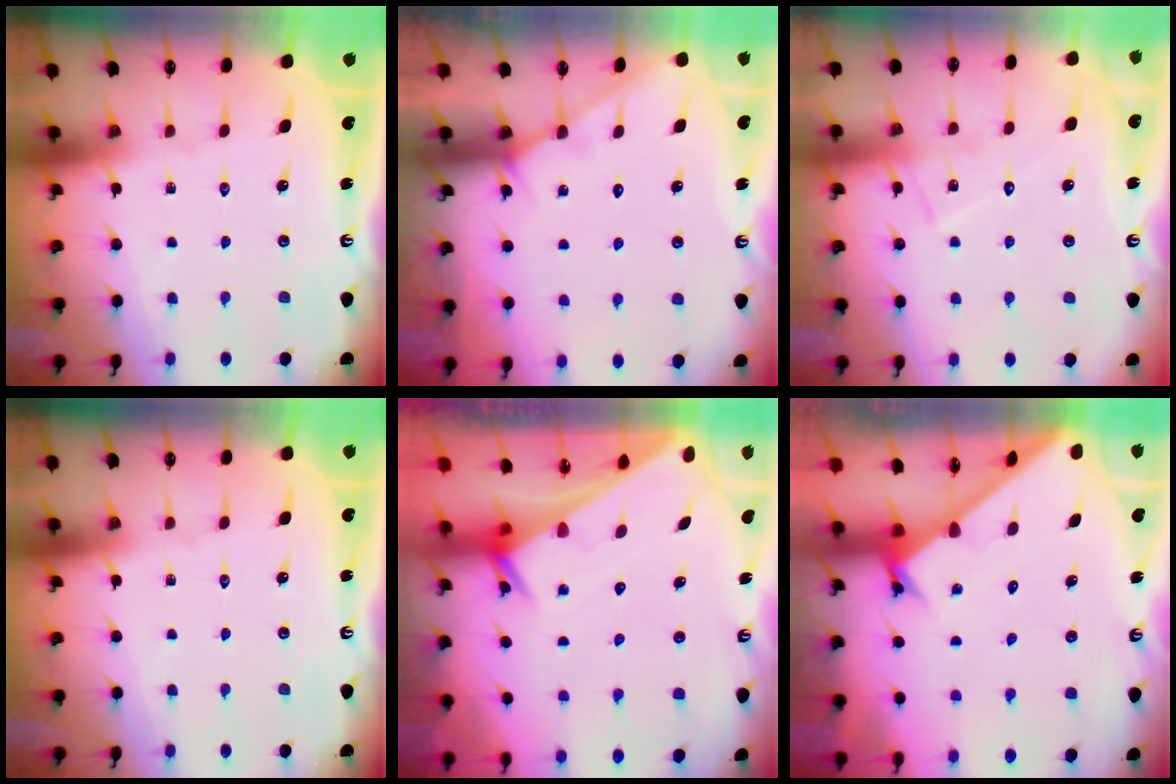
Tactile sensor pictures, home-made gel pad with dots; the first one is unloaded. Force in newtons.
{"total": 3.0, "press": 3.0, "slide": 0.3}
{"total": 9.0, "press": 8.9, "slide": 0.5}
{"total": 0.0}
{"total": 2.5, "press": 2.5, "slide": 0.1}
{"total": 2.6, "press": 2.6, "slide": 0.2}